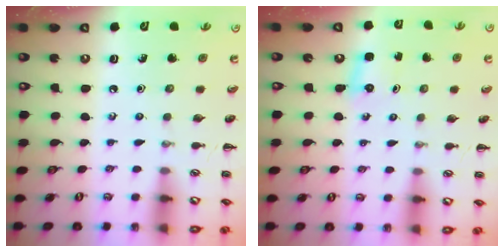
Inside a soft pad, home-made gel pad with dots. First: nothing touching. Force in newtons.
{"total": 2.1, "press": 2.0, "slide": 0.6}